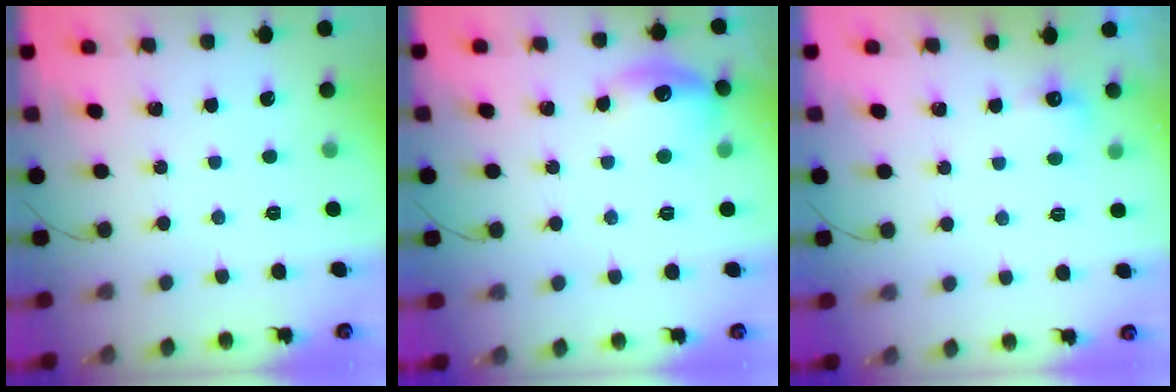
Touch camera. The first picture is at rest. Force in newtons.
{"total": 12.5, "press": 12.5, "slide": 0.9}
{"total": 4.1, "press": 3.9, "slide": 1.1}